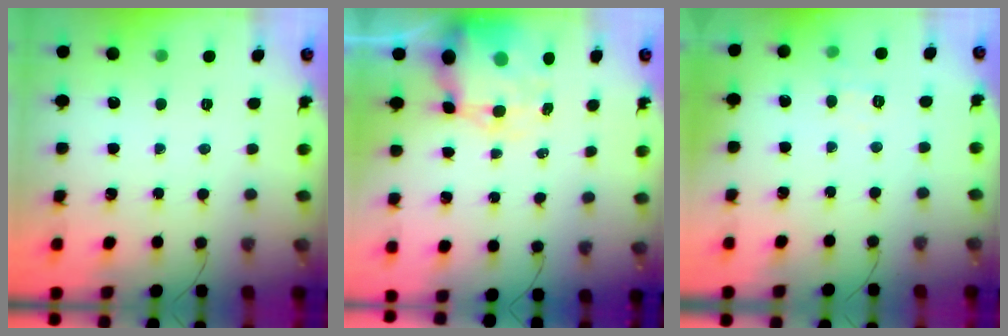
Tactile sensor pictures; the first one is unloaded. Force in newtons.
{"total": 9.6, "press": 9.2, "slide": 2.7}
{"total": 4.1, "press": 3.7, "slide": 1.6}